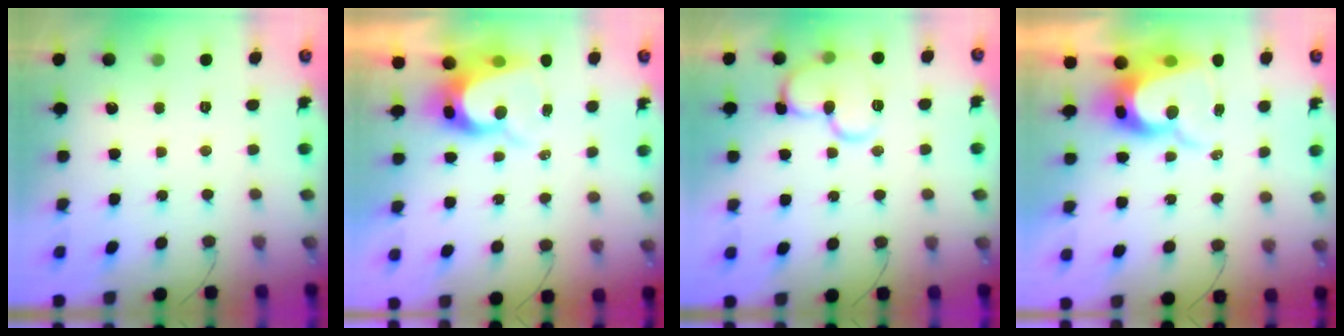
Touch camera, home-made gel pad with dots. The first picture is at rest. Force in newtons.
{"total": 8.4, "press": 8.4, "slide": 0.5}
{"total": 11.9, "press": 11.8, "slide": 1.4}
{"total": 11.1, "press": 11.0, "slide": 0.9}